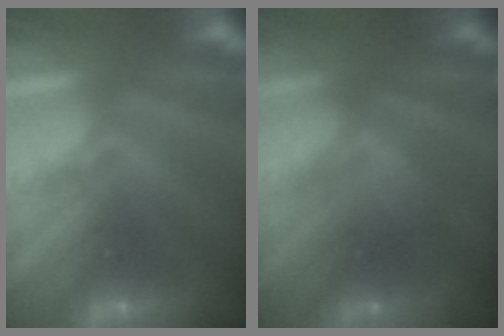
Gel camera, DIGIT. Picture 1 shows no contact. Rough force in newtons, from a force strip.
{"total": 2.3}